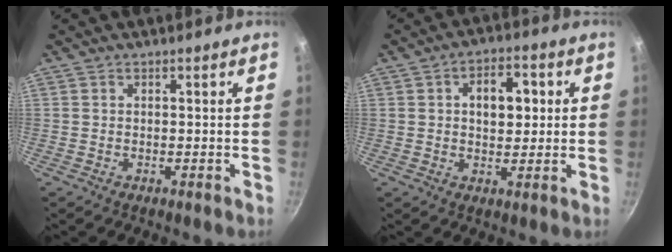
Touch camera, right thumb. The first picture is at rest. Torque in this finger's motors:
{"motor_torque": [-0.12, 0.21, 0.15, -0.09, 0.17]}